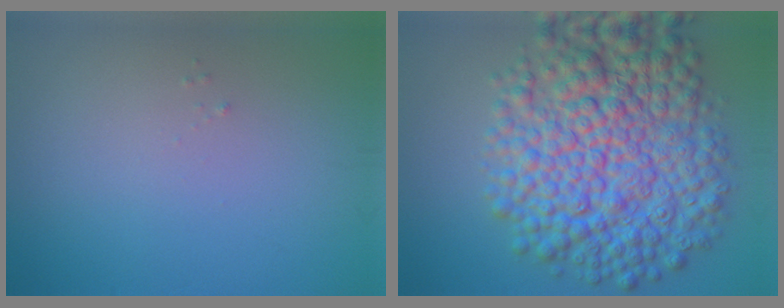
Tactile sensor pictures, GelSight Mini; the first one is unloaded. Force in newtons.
{"total": 12.1, "press": 12.1, "slide": 0.2}